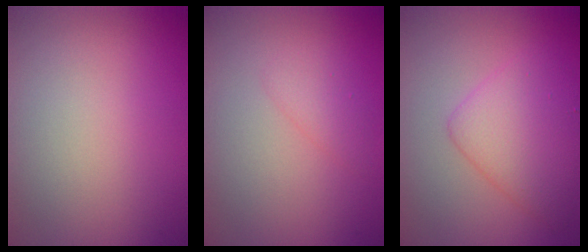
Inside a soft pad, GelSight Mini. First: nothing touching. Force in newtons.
{"total": 1.4, "press": 1.4, "slide": 0.1}
{"total": 4.5, "press": 4.5, "slide": 0.2}